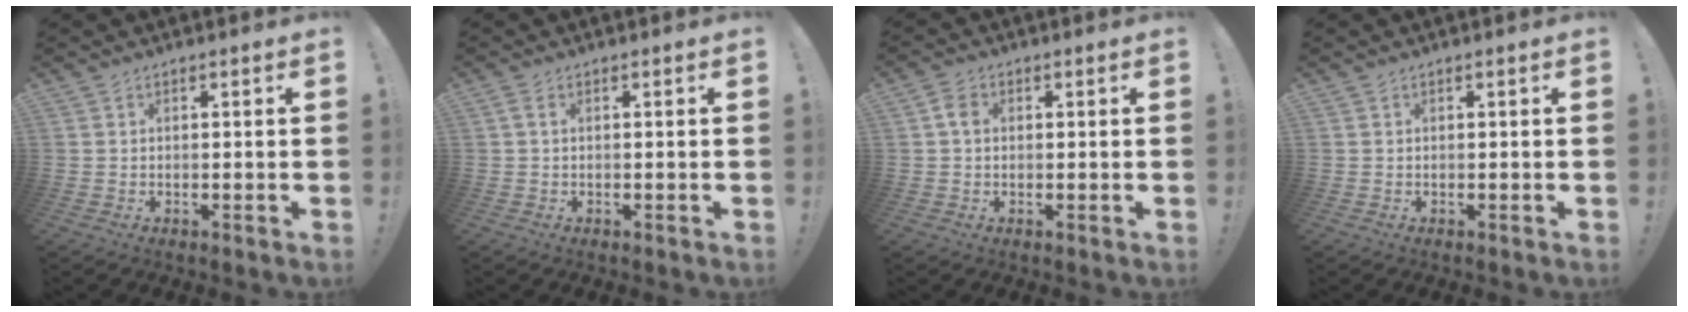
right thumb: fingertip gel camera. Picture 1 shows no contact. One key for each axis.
{"total": 1.2, "fx": 0.2, "fy": 0.3, "fz": 1.2, "tx": -0.023, "ty": 0.002, "tz": 0.004}
{"total": 3.5, "fx": 0.5, "fy": 2.6, "fz": 2.3, "tx": -0.037, "ty": 0.006, "tz": 0.010}
{"total": 0.0}